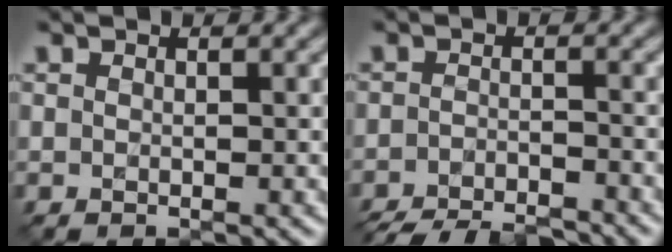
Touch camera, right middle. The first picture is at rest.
{"total": 7.6, "force": [-7.0, 1.4, 2.6], "torque": [-0.041, -0.021, -0.108]}